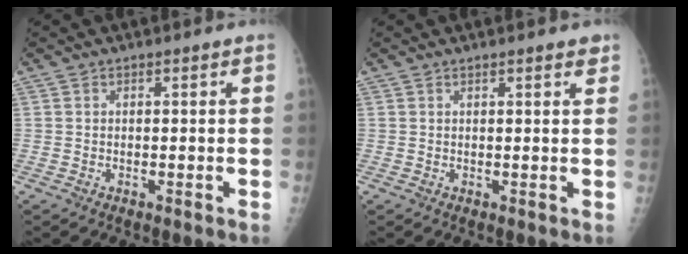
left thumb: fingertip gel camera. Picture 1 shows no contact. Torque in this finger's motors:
{"motor_torque": [-0.19, 0.04, -0.32, -0.10, 0.02]}